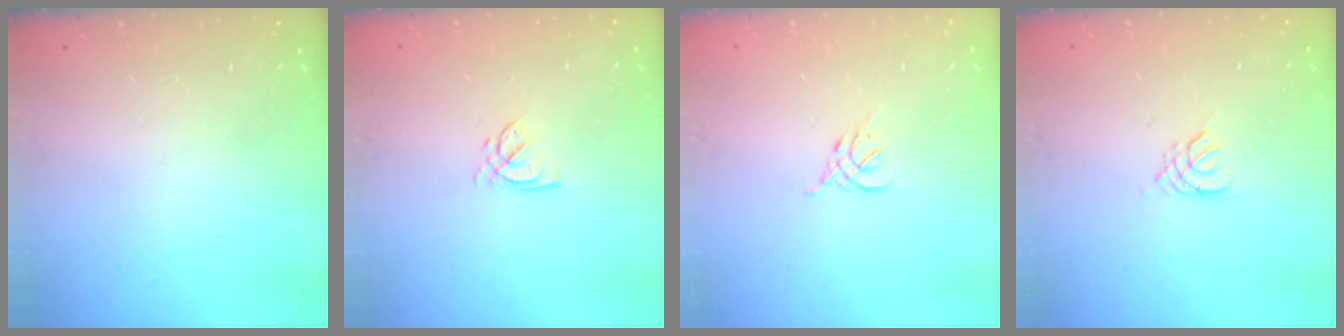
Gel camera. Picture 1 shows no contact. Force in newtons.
{"total": 2.2, "press": 2.2, "slide": 0.3}
{"total": 2.6, "press": 2.5, "slide": 0.8}
{"total": 2.6, "press": 2.5, "slide": 0.5}